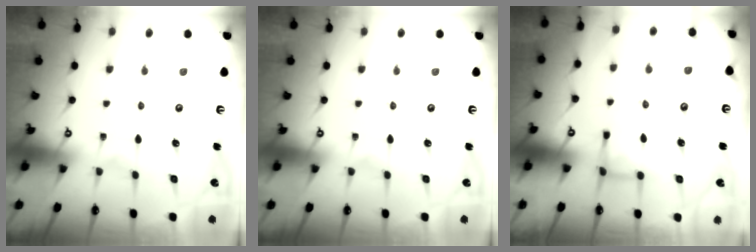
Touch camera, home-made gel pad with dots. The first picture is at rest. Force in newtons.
{"total": 0.0}
{"total": 4.4, "press": 4.3, "slide": 0.7}